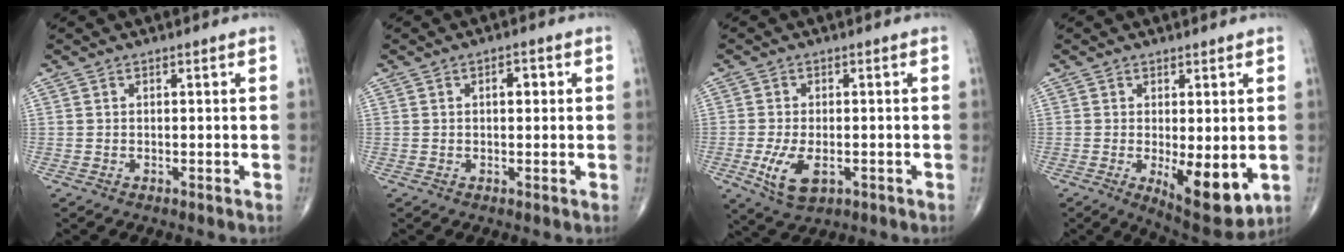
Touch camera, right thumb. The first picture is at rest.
{"total": 2.4, "force": [0.5, 1.4, 1.9], "torque": [-0.018, 0.004, 0.003]}
{"total": 7.0, "force": [-2.1, 3.7, 5.6], "torque": [-0.111, -0.007, -0.029]}
{"total": 10.1, "force": [-1.8, 3.9, 9.2], "torque": [-0.123, -0.027, -0.016]}